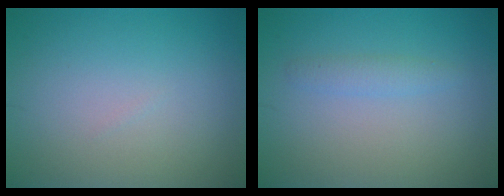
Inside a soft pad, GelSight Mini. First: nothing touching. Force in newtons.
{"total": 1.3, "press": 1.3, "slide": 0.0}